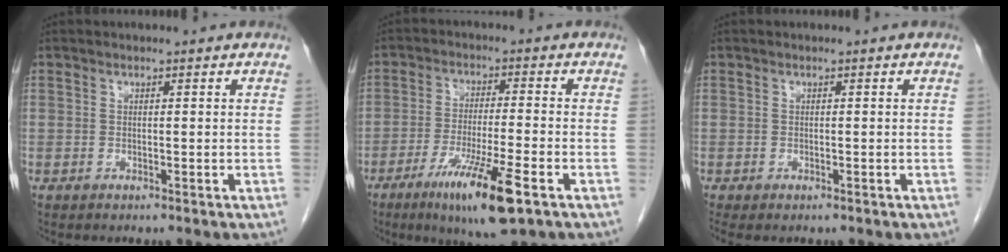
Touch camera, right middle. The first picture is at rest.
{"total": 11.5, "force": [-6.1, 0.5, 9.8], "torque": [-0.180, -0.032, -0.100]}
{"total": 1.0, "force": [-0.8, 0.5, 0.5], "torque": [-0.003, -0.001, -0.010]}